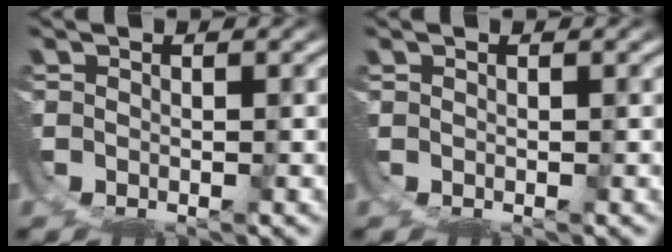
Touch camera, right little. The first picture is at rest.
{"total": 0.0}